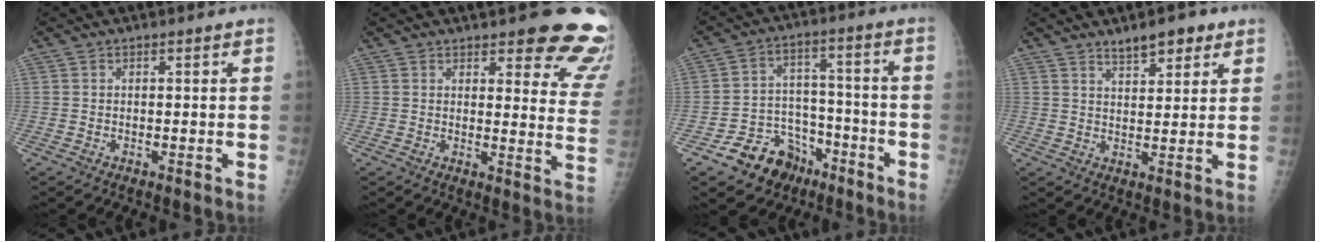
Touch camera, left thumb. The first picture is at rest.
{"total": 14.4, "force": [11.6, 4.2, 7.3], "torque": [-0.033, -0.079, 0.113]}
{"total": 11.5, "force": [-7.2, 8.2, 3.6], "torque": [-0.019, 0.073, -0.111]}
{"total": 6.0, "force": [4.2, 2.2, 3.7], "torque": [-0.039, -0.023, 0.064]}